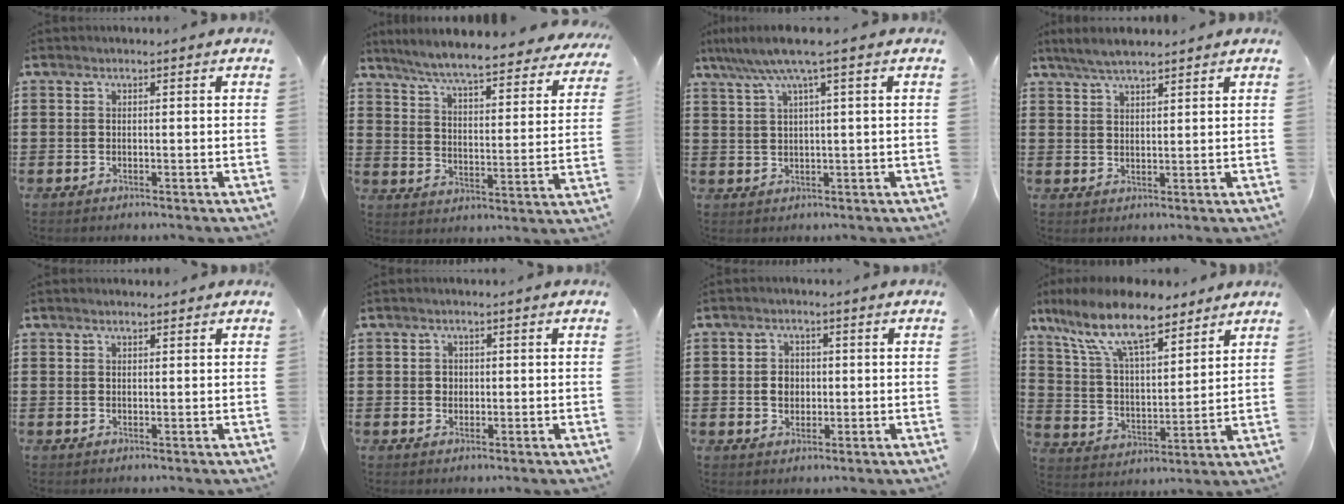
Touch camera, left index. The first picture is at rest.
{"total": 6.7, "force": [6.2, -0.5, 2.7], "torque": [-0.079, -0.047, 0.102]}
{"total": 5.2, "force": [2.5, -0.2, 4.6], "torque": [-0.094, -0.002, 0.041]}
{"total": 3.6, "force": [3.2, 0.5, 1.7], "torque": [-0.041, -0.001, 0.059]}
{"total": 1.0, "force": [0.9, 0.1, 0.4], "torque": [-0.007, 0.001, 0.017]}
{"total": 1.3, "force": [0.4, 1.1, 0.5], "torque": [-0.012, 0.007, 0.007]}
{"total": 2.9, "force": [0.0, 2.4, 1.7], "torque": [-0.031, 0.003, -0.005]}
{"total": 12.6, "force": [9.2, 3.5, 7.8], "torque": [-0.185, -0.030, 0.162]}